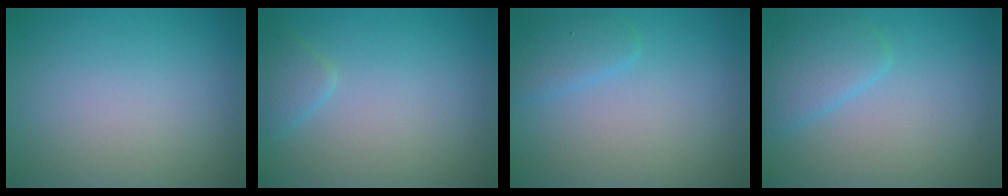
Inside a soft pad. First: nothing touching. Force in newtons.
{"total": 1.5, "press": 1.5, "slide": 0.1}
{"total": 1.8, "press": 1.8, "slide": 0.1}
{"total": 2.8, "press": 2.8, "slide": 0.2}